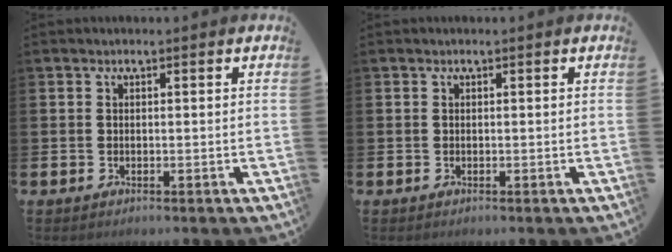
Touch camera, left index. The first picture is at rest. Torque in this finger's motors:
{"motor_torque": [0.00, 0.00, 0.00, 0.01]}